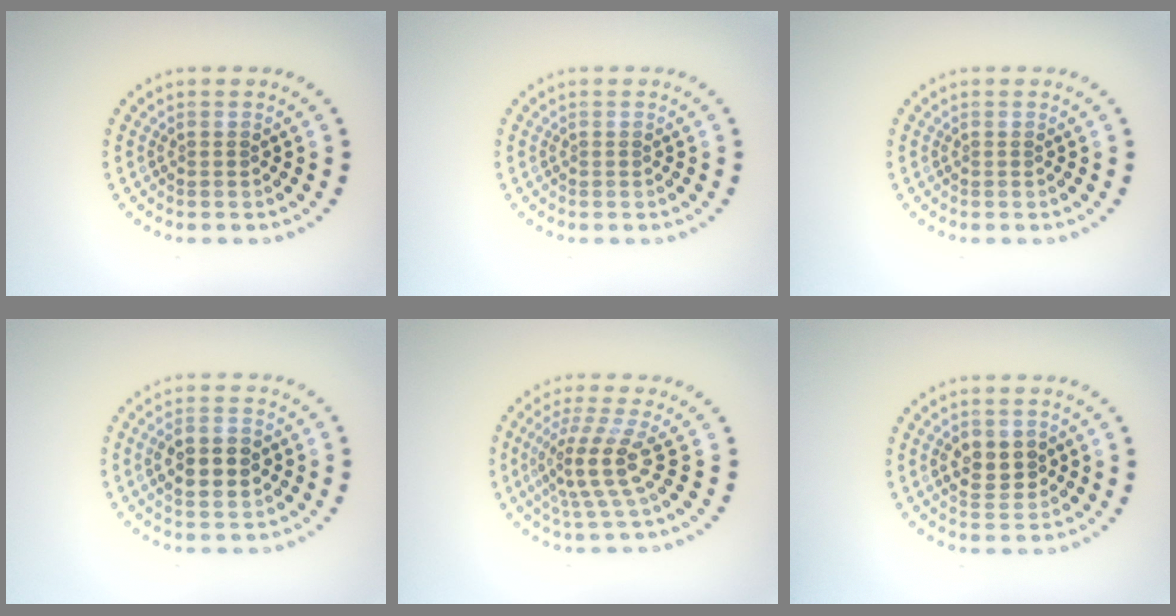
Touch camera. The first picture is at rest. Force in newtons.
{"total": 0.0}
{"total": 0.0}
{"total": 3.7, "press": 3.7, "slide": 0.2}
{"total": 3.9, "press": 2.7, "slide": 2.9}
{"total": 2.9, "press": 2.9, "slide": 0.4}